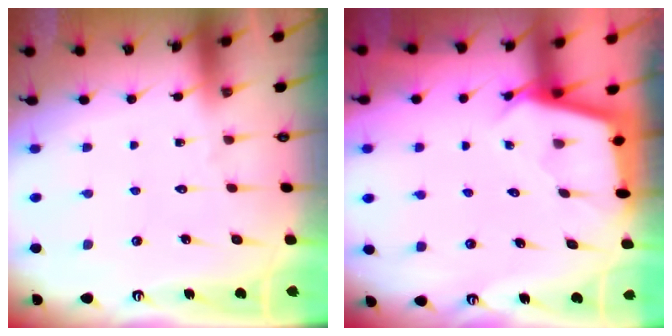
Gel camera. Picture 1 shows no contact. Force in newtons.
{"total": 2.5, "press": 2.5, "slide": 0.1}